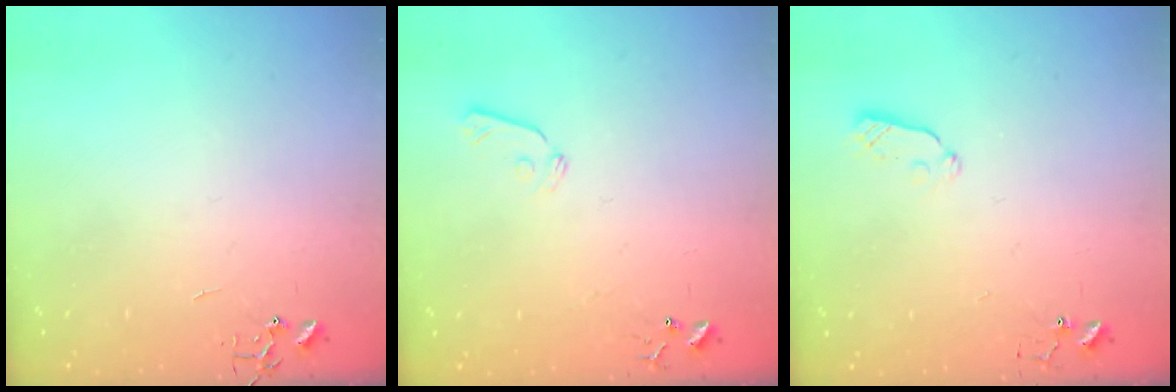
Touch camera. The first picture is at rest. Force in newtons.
{"total": 5.9, "press": 5.8, "slide": 0.6}
{"total": 3.8, "press": 3.8, "slide": 0.6}